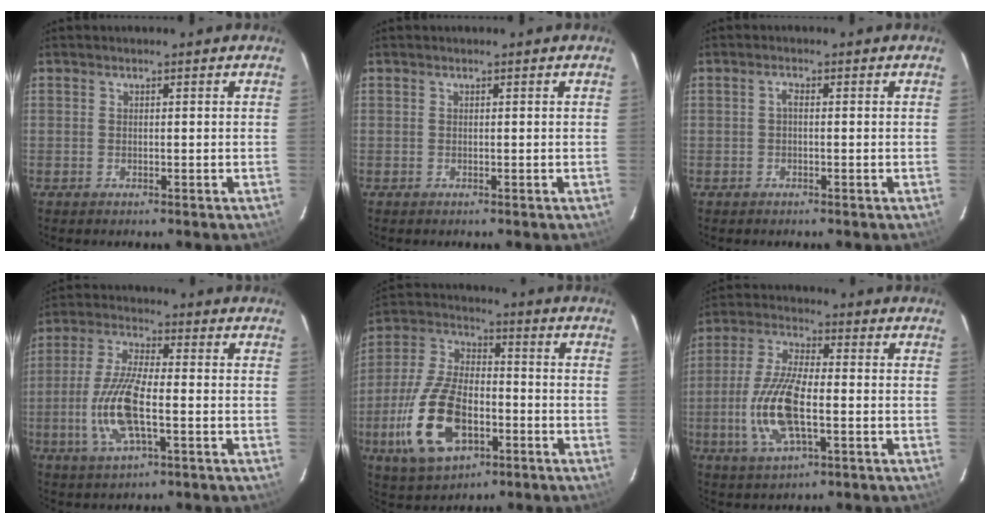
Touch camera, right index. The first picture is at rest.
{"total": 0.0}
{"total": 1.0, "force": [-0.2, 0.5, 0.9], "torque": [-0.018, 0.007, -0.005]}
{"total": 11.9, "force": [-2.8, 3.7, 10.9], "torque": [-0.232, -0.003, -0.058]}
{"total": 17.3, "force": [-6.2, 9.0, 13.4], "torque": [-0.297, -0.005, -0.107]}
{"total": 12.8, "force": [-2.8, 4.7, 11.6], "torque": [-0.249, -0.002, -0.055]}